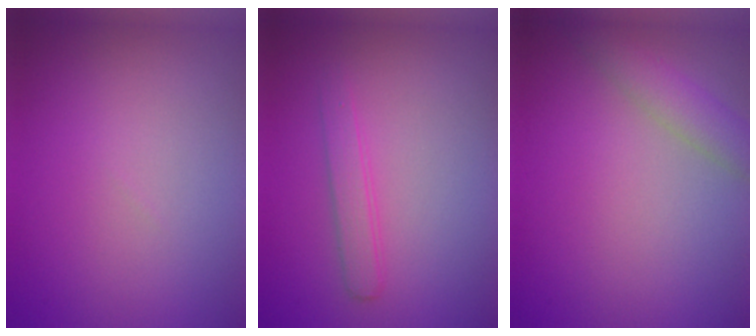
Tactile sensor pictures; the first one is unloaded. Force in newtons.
{"total": 1.7, "press": 1.7, "slide": 0.1}
{"total": 2.8, "press": 2.8, "slide": 0.2}